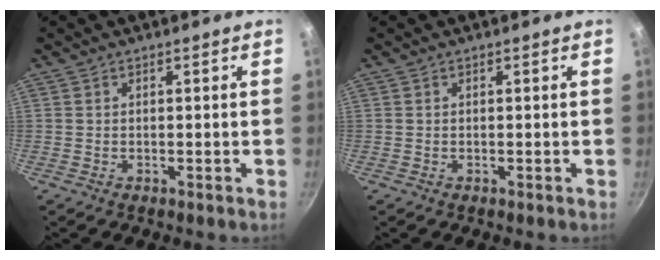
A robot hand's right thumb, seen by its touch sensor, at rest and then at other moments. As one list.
[{"total": 0.0}]